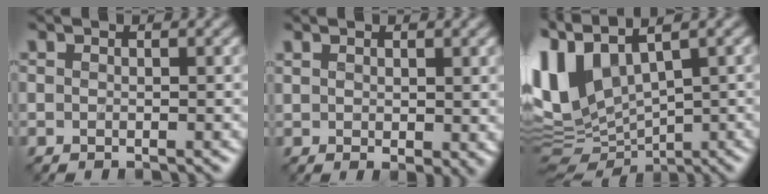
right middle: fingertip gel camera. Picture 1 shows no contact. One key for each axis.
{"total": 1.8, "fx": 0.9, "fy": 0.7, "fz": 1.5, "tx": -0.024, "ty": -0.003, "tz": 0.021}
{"total": 9.3, "fx": 1.5, "fy": 5.1, "fz": 7.7, "tx": -0.180, "ty": 0.000, "tz": 0.032}